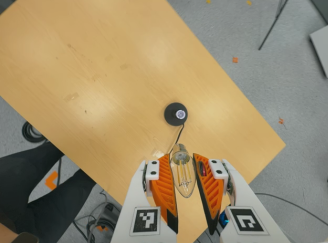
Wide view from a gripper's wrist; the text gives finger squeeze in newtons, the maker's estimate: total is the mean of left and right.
{"total": 13.1, "left": 14.5, "right": 11.8}